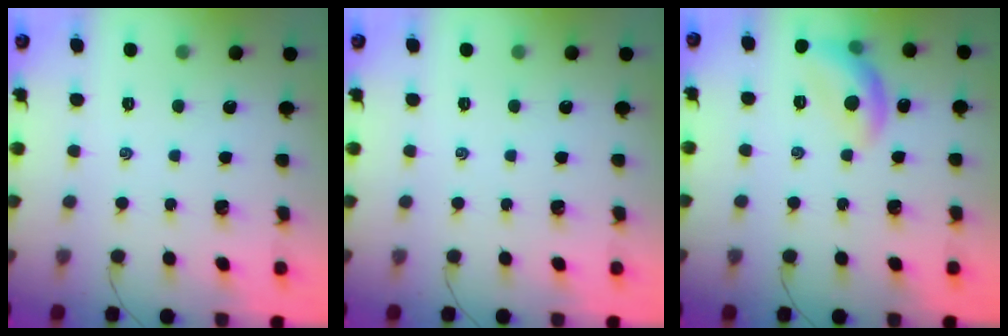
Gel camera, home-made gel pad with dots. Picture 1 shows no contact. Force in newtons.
{"total": 0.0}
{"total": 11.6, "press": 11.6, "slide": 0.7}